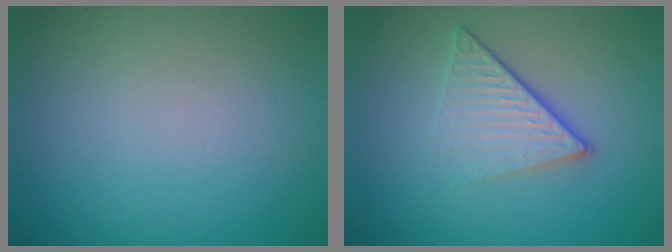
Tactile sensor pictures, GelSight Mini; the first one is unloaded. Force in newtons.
{"total": 5.0, "press": 3.0, "slide": 4.0}